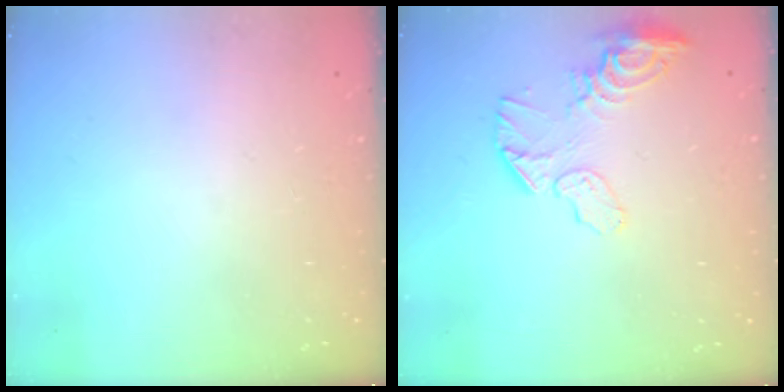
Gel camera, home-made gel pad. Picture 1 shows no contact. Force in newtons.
{"total": 10.4, "press": 10.3, "slide": 1.6}